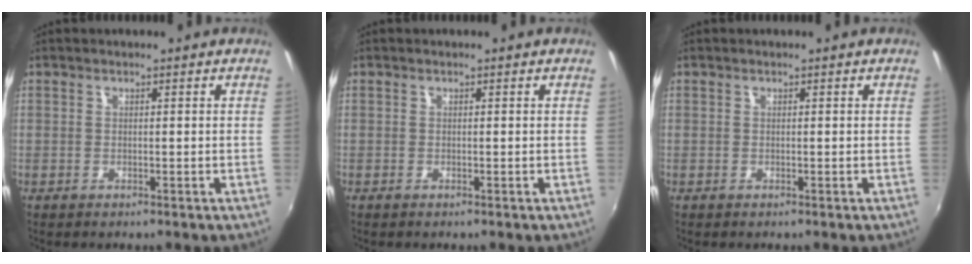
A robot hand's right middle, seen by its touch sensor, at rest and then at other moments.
{"total": 0.0}
{"total": 0.0}